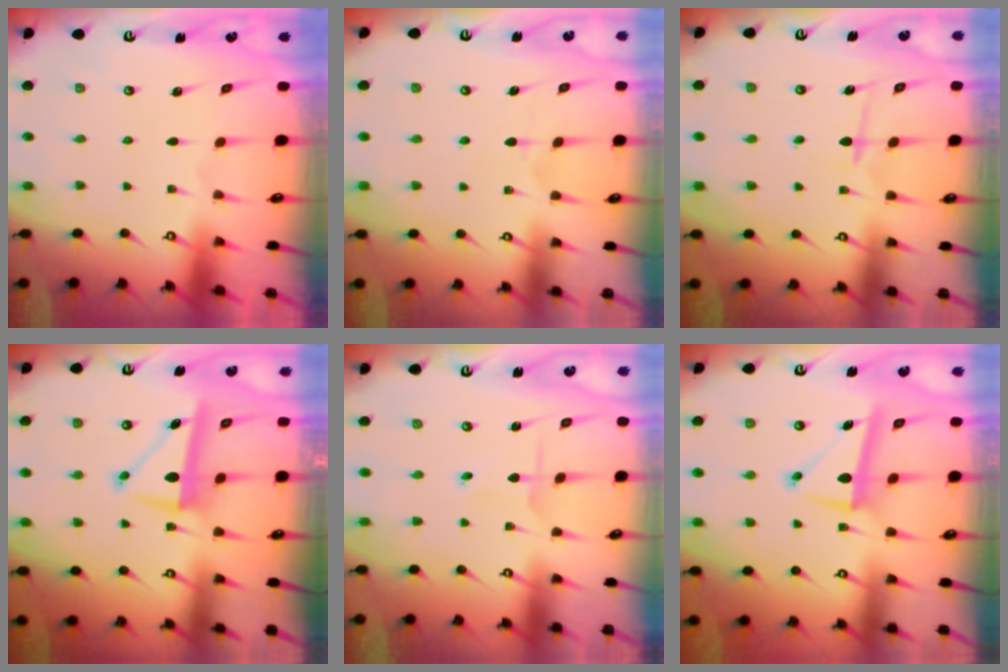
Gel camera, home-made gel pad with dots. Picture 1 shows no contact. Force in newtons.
{"total": 5.1, "press": 5.0, "slide": 0.5}
{"total": 5.6, "press": 5.5, "slide": 0.7}
{"total": 6.8, "press": 6.7, "slide": 1.3}
{"total": 1.8, "press": 1.8, "slide": 0.1}
{"total": 9.7, "press": 9.5, "slide": 1.7}